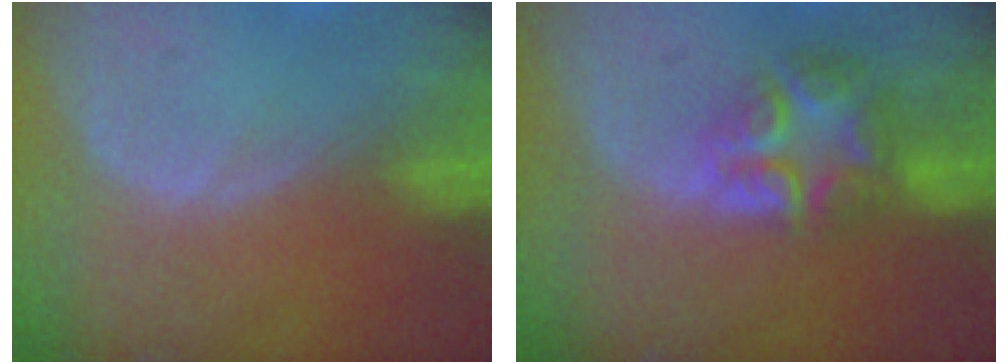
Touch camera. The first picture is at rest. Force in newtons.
{"total": 7.7, "press": 6.7, "slide": 3.8}